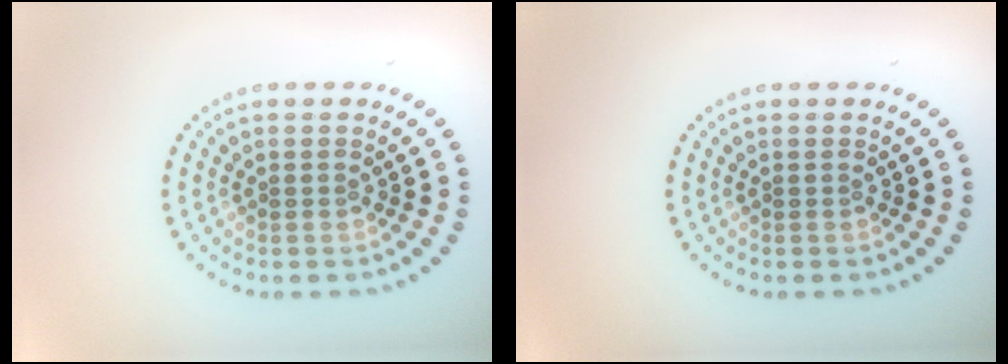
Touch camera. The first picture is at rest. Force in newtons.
{"total": 0.0}